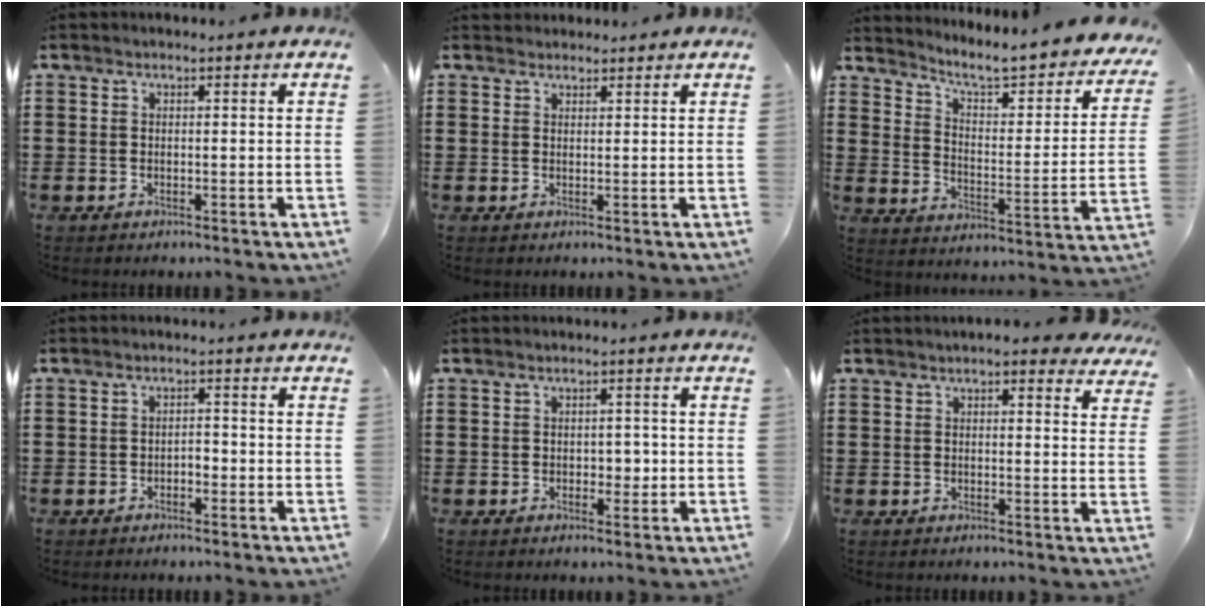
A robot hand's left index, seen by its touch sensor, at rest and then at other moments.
{"total": 1.6, "force": [1.4, 0.6, -0.2], "torque": [-0.001, 0.002, 0.030]}
{"total": 5.0, "force": [4.3, 0.3, 2.6], "torque": [-0.066, -0.041, 0.059]}
{"total": 1.4, "force": [-0.8, 0.6, 0.8], "torque": [-0.021, 0.000, -0.019]}
{"total": 2.2, "force": [-0.2, 1.5, 1.6], "torque": [-0.025, 0.002, -0.008]}
{"total": 3.2, "force": [2.7, 0.4, 1.7], "torque": [-0.033, -0.006, 0.046]}